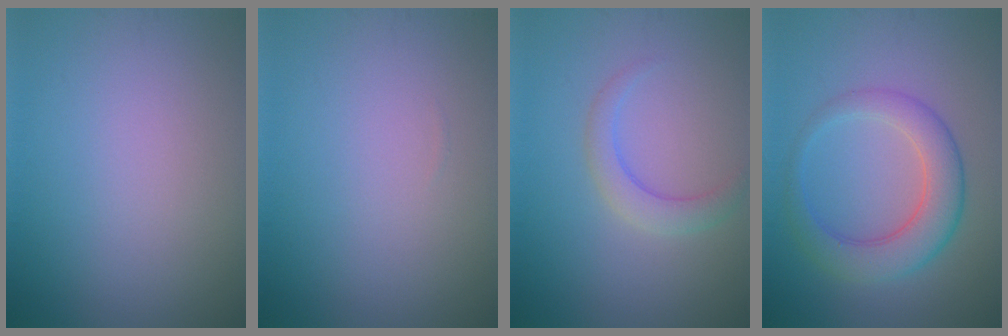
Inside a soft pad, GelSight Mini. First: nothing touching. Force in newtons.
{"total": 0.0}
{"total": 2.3, "press": 2.3, "slide": 0.0}
{"total": 4.3, "press": 4.3, "slide": 0.4}